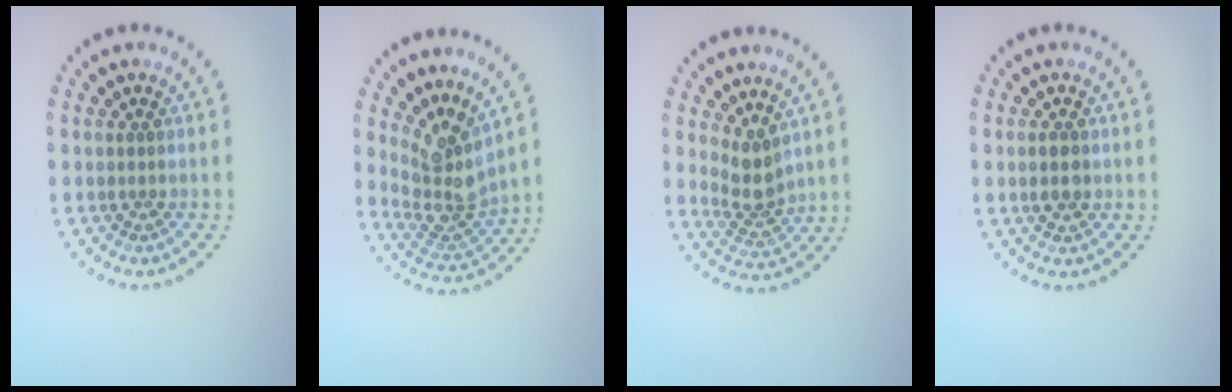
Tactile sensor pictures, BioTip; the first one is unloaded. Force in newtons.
{"total": 4.3, "press": 3.2, "slide": 2.9}
{"total": 2.8, "press": 2.2, "slide": 1.7}
{"total": 1.8, "press": 1.8, "slide": 0.0}